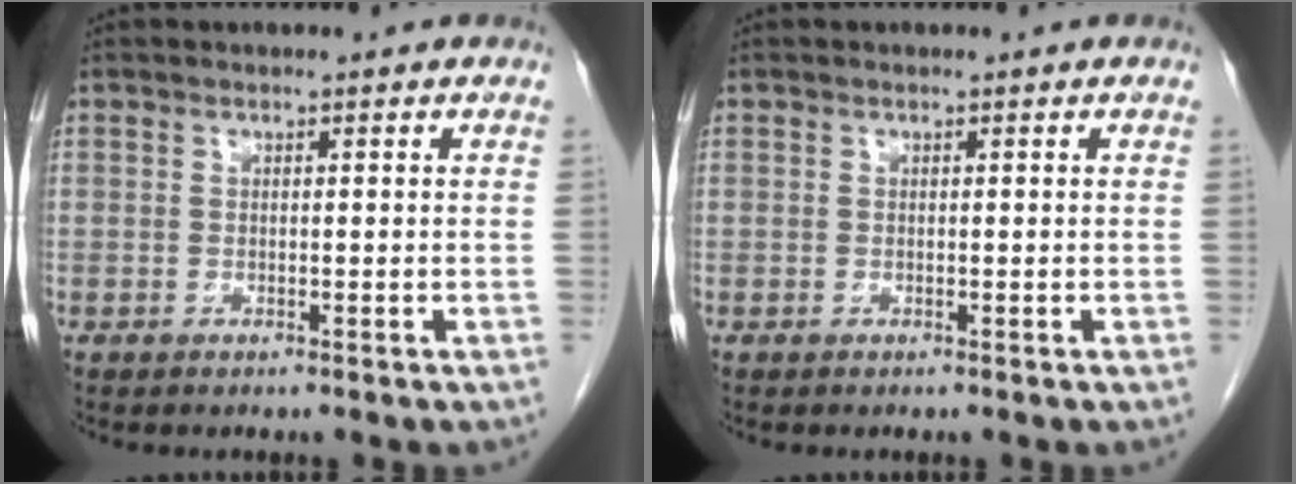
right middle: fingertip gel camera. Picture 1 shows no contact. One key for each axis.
{"total": 0.0}